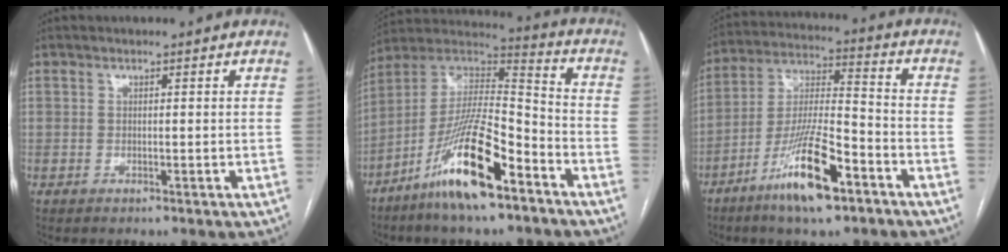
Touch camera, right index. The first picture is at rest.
{"total": 17.4, "force": [-9.8, 3.3, 14.0], "torque": [-0.279, -0.006, -0.175]}
{"total": 13.9, "force": [-7.9, 2.4, 11.2], "torque": [-0.223, -0.014, -0.141]}